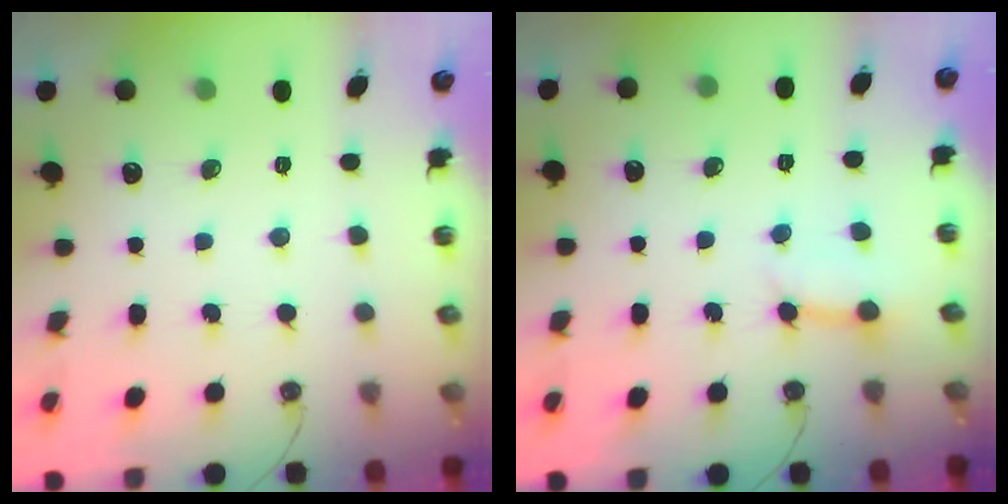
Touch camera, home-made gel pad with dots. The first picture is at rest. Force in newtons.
{"total": 4.9, "press": 4.9, "slide": 0.6}